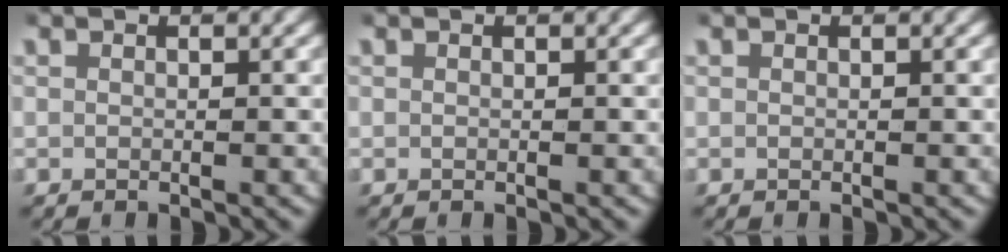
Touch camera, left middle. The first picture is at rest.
{"total": 0.0}
{"total": 0.0}